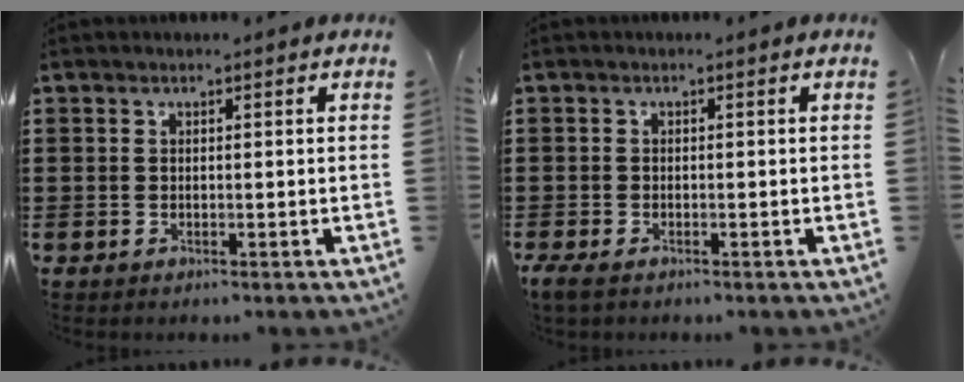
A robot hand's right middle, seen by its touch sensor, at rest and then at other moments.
{"total": 1.4, "force": [-1.0, 0.5, 0.8], "torque": [-0.033, -0.008, -0.023]}